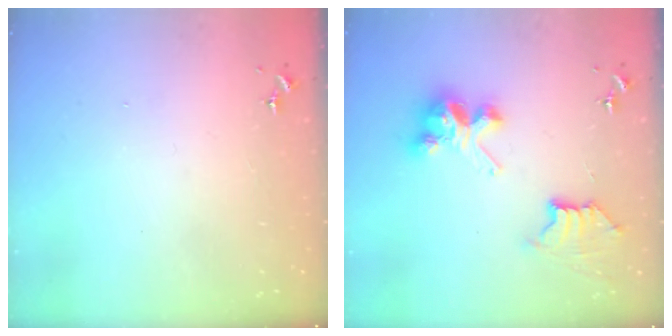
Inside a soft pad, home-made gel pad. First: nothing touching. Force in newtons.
{"total": 11.0, "press": 11.0, "slide": 1.2}